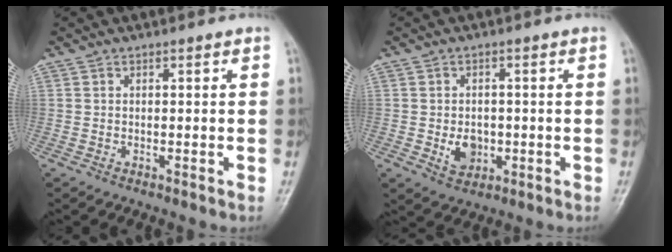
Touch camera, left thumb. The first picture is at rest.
{"total": 4.8, "force": [-0.9, 3.8, 2.9], "torque": [-0.030, 0.001, -0.008]}